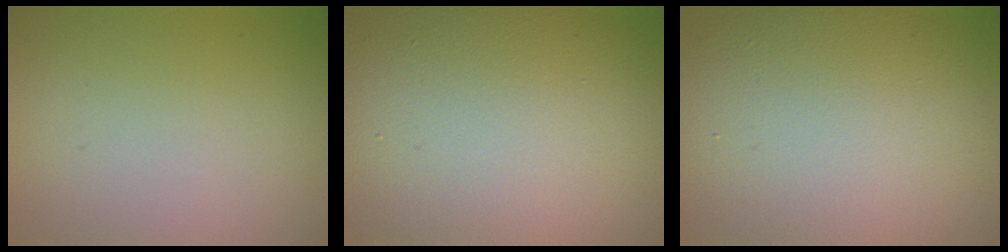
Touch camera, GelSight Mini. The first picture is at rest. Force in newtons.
{"total": 14.7, "press": 14.7, "slide": 1.2}
{"total": 13.7, "press": 13.6, "slide": 1.4}